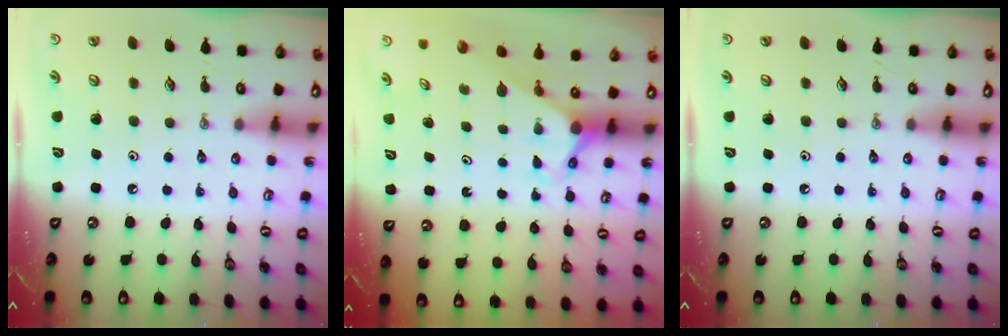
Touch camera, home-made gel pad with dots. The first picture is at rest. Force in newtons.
{"total": 2.8, "press": 2.8, "slide": 0.0}
{"total": 0.0}